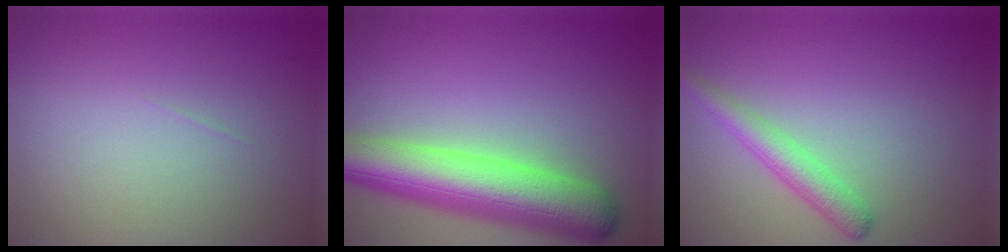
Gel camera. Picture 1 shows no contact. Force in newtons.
{"total": 9.0, "press": 9.0, "slide": 0.6}
{"total": 2.8, "press": 2.8, "slide": 0.1}